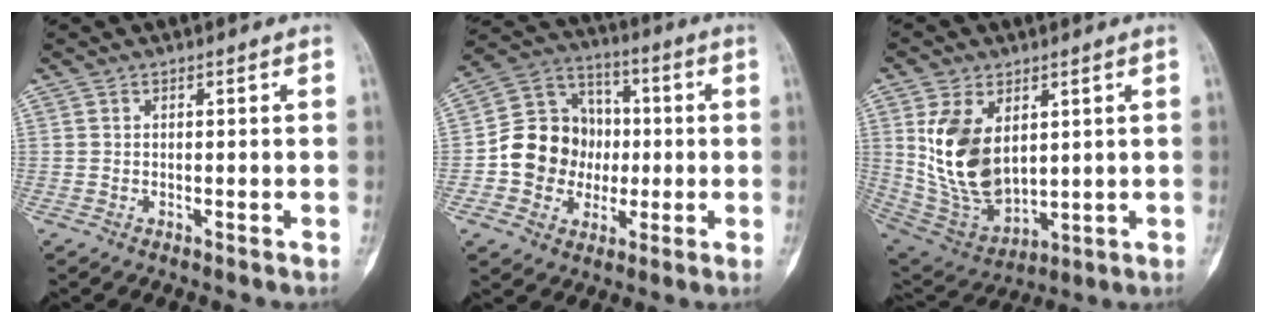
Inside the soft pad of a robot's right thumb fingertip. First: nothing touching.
{"total": 14.3, "force": [-1.3, 12.7, 6.5], "torque": [-0.068, 0.034, -0.023]}
{"total": 15.2, "force": [3.5, 9.4, 11.5], "torque": [-0.200, -0.020, 0.091]}